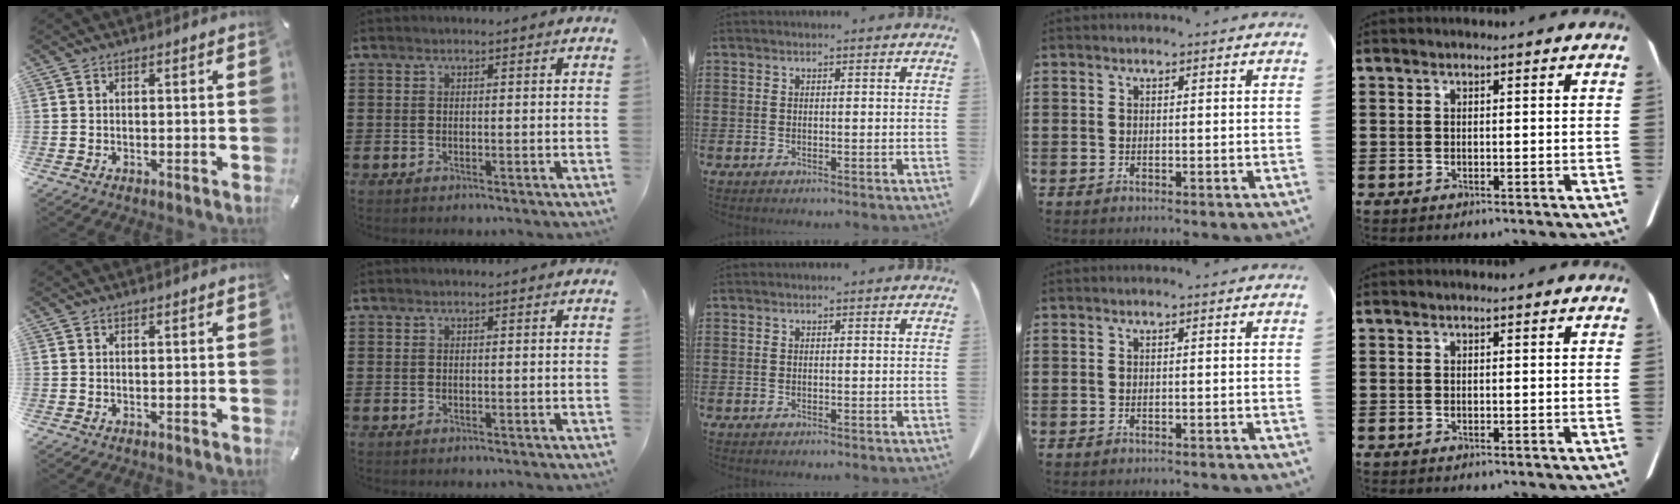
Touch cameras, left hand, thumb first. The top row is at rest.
{"ring": {"total": 0.6, "force": [-0.5, 0.0, 0.1], "torque": [-0.005, -0.002, -0.010]}}